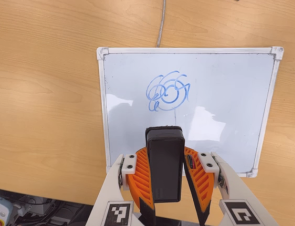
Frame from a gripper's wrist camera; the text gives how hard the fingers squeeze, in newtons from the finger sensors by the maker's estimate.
{"total": 8.6, "left": 7.7, "right": 9.6}